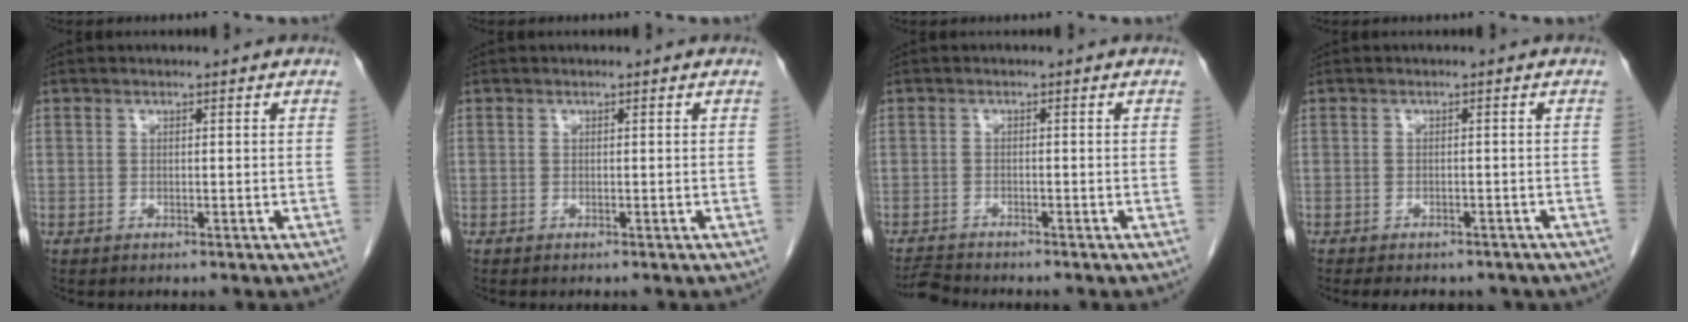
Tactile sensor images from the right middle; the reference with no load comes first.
{"total": 0.0}
{"total": 2.5, "force": [-2.5, -0.2, 0.2], "torque": [-0.004, -0.014, -0.043]}
{"total": 8.3, "force": [-6.8, 3.6, 3.2], "torque": [-0.043, 0.003, -0.069]}